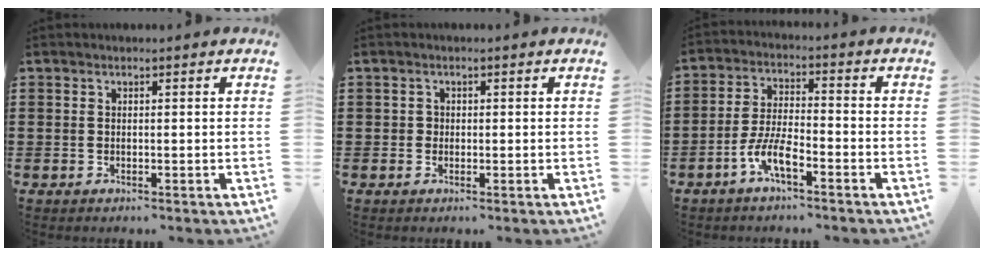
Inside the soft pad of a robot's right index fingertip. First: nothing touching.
{"total": 0.8, "force": [0.0, 0.8, 0.1], "torque": [-0.006, 0.004, -0.001]}
{"total": 6.3, "force": [-4.1, 1.6, 4.6], "torque": [-0.109, -0.007, -0.081]}